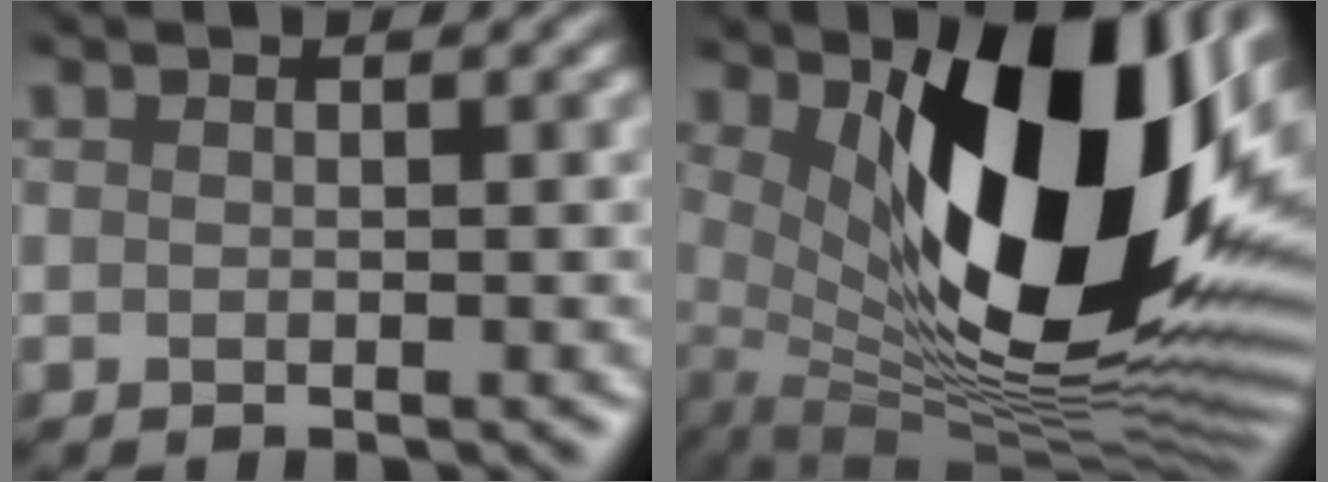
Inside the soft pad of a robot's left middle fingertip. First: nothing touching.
{"total": 16.1, "force": [3.7, 6.6, 14.3], "torque": [-0.205, -0.010, 0.065]}